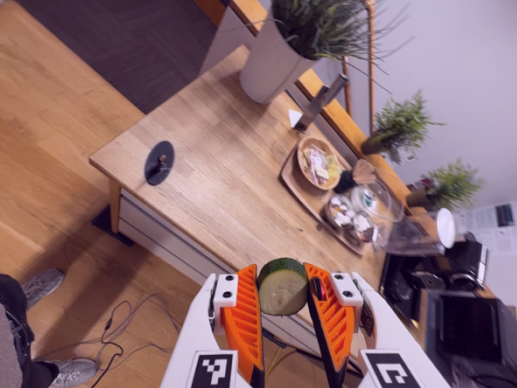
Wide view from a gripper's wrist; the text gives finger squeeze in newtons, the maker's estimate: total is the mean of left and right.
{"total": 8.9, "left": 9.4, "right": 8.4}